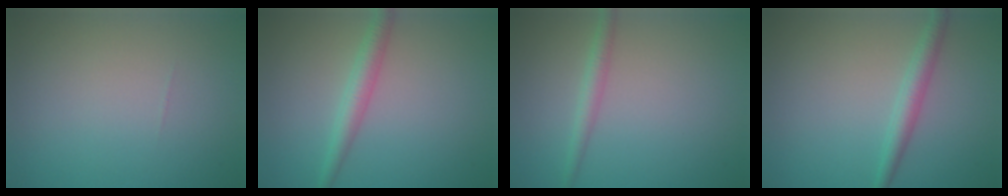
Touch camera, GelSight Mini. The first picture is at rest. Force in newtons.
{"total": 2.5, "press": 2.5, "slide": 0.1}
{"total": 1.8, "press": 1.8, "slide": 0.0}
{"total": 2.3, "press": 2.3, "slide": 0.0}